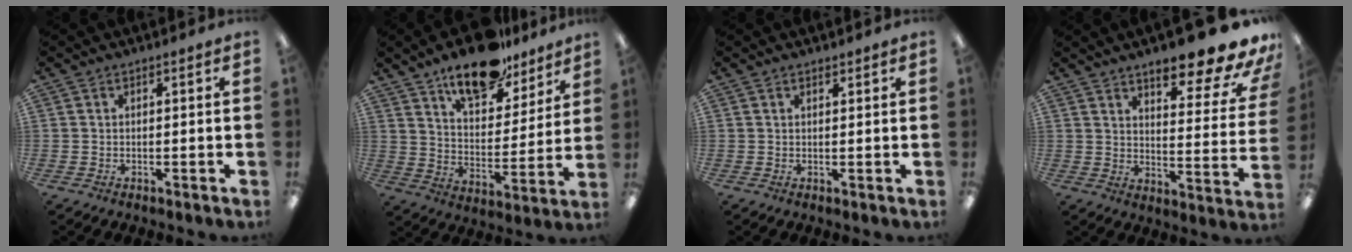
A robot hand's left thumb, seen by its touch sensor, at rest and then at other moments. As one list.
[{"total": 16.9, "force": [13.0, 7.2, 8.1], "torque": [-0.121, -0.075, 0.224]}, {"total": 1.0, "force": [0.9, 0.4, 0.2], "torque": [0.003, -0.004, 0.016]}, {"total": 15.0, "force": [11.8, 3.2, 8.6], "torque": [-0.111, -0.092, 0.190]}]